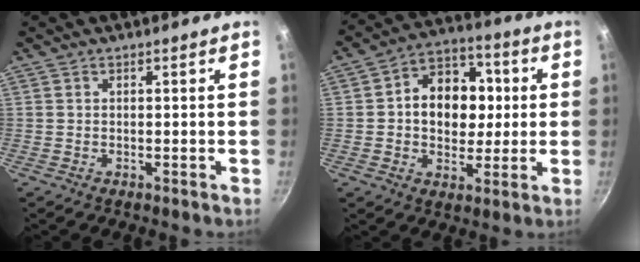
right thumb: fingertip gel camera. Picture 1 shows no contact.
{"total": 14.7, "force": [1.3, 11.2, 9.4], "torque": [-0.101, 0.019, 0.009]}